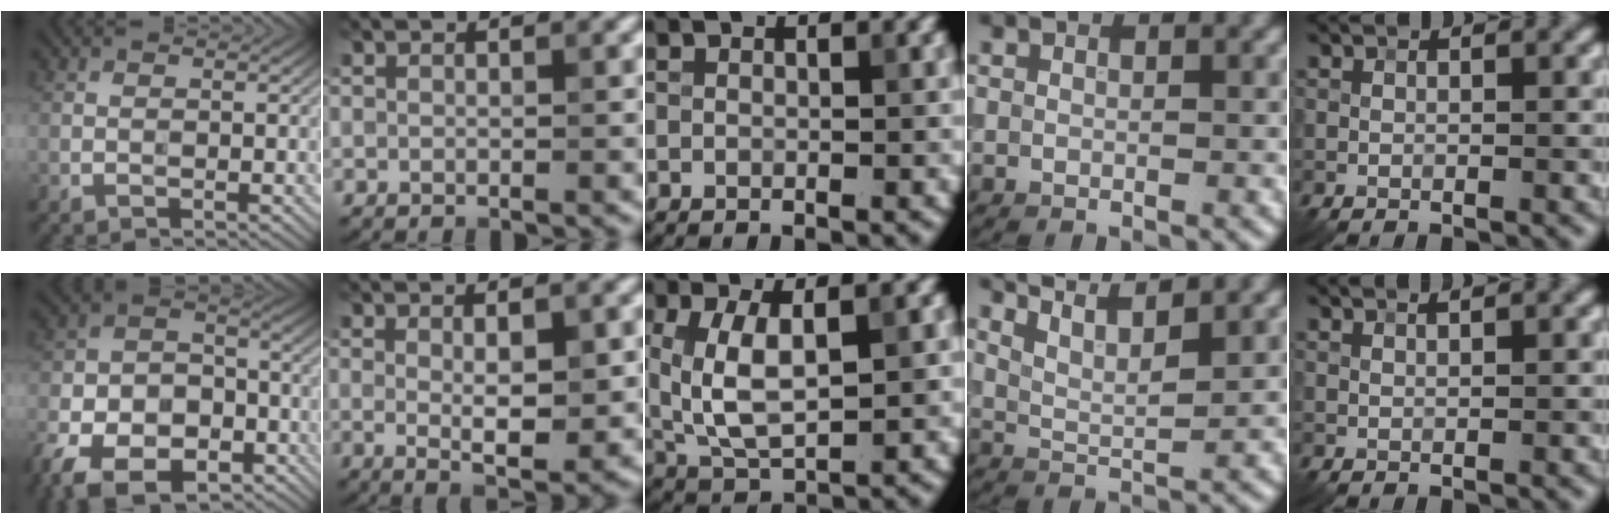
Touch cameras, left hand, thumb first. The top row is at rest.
{"thumb": {"total": 16.3, "force": [-9.3, 10.1, 8.8], "torque": [-0.193, -0.047, -0.159]}, "index": {"total": 4.6, "force": [0.4, 1.3, 4.4], "torque": [-0.071, -0.008, 0.012]}, "middle": {"total": 5.8, "force": [0.8, 2.6, 5.1], "torque": [-0.113, -0.002, 0.021]}, "ring": {"total": 5.5, "force": [4.5, 1.3, 2.9], "torque": [-0.042, 0.020, 0.052]}, "little": {"total": 0.9, "force": [0.7, 0.0, 0.4], "torque": [-0.007, -0.002, 0.008]}}